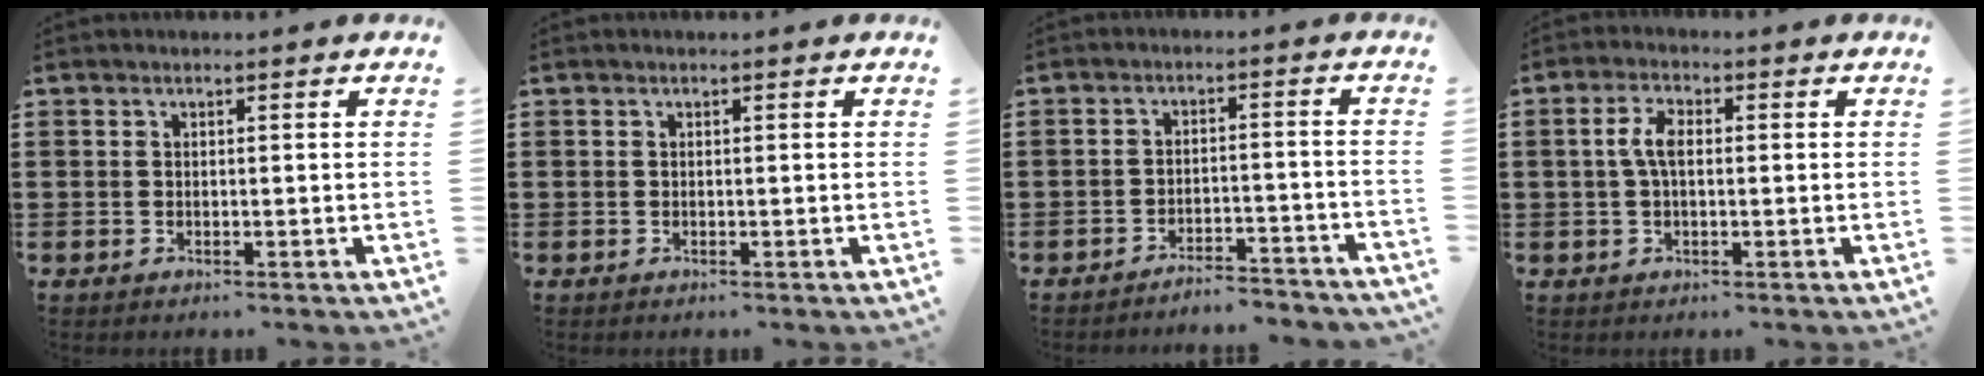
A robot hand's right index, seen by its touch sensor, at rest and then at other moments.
{"total": 0.0}
{"total": 3.7, "force": [-3.7, 0.0, 0.5], "torque": [-0.013, 0.003, -0.078]}
{"total": 4.3, "force": [0.2, 1.9, 3.8], "torque": [-0.083, 0.005, -0.001]}